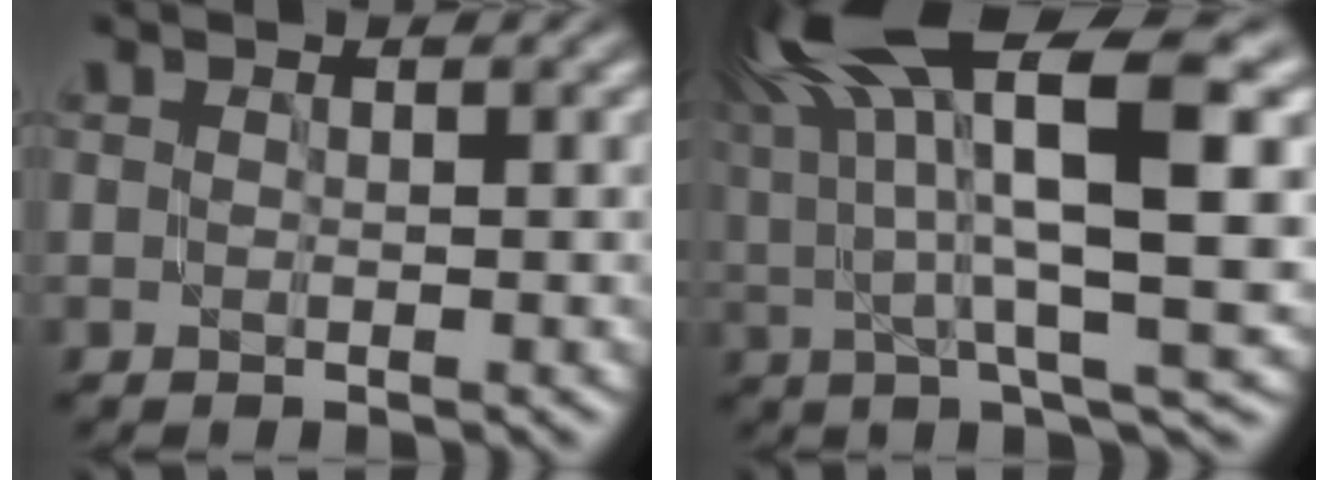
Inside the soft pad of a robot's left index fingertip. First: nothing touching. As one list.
[{"total": 16.5, "force": [6.0, 3.8, 14.9], "torque": [-0.263, 0.027, 0.111]}]